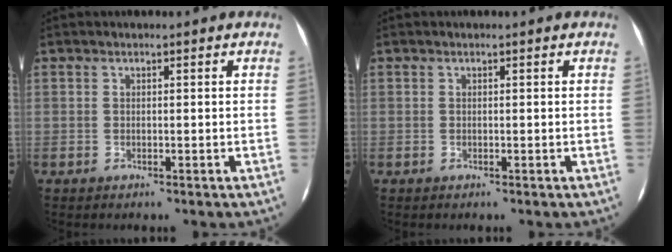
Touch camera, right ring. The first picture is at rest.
{"total": 0.0}